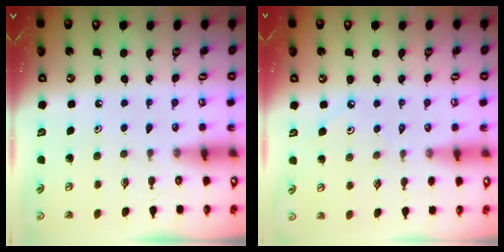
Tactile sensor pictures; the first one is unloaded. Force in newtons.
{"total": 1.9, "press": 1.9, "slide": 0.4}